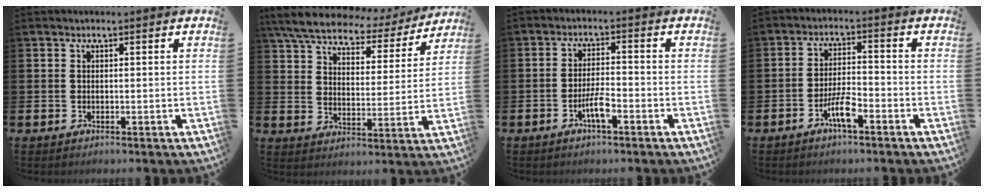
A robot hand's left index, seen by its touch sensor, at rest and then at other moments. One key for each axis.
{"total": 7.4, "fx": 6.7, "fy": 1.9, "fz": 2.6, "tx": -0.078, "ty": -0.042, "tz": 0.113}
{"total": 3.6, "fx": -1.8, "fy": 0.8, "fz": 3.0, "tx": -0.059, "ty": 0.002, "tz": -0.034}
{"total": 4.4, "fx": -2.5, "fy": 0.9, "fz": 3.5, "tx": -0.072, "ty": 0.003, "tz": -0.050}